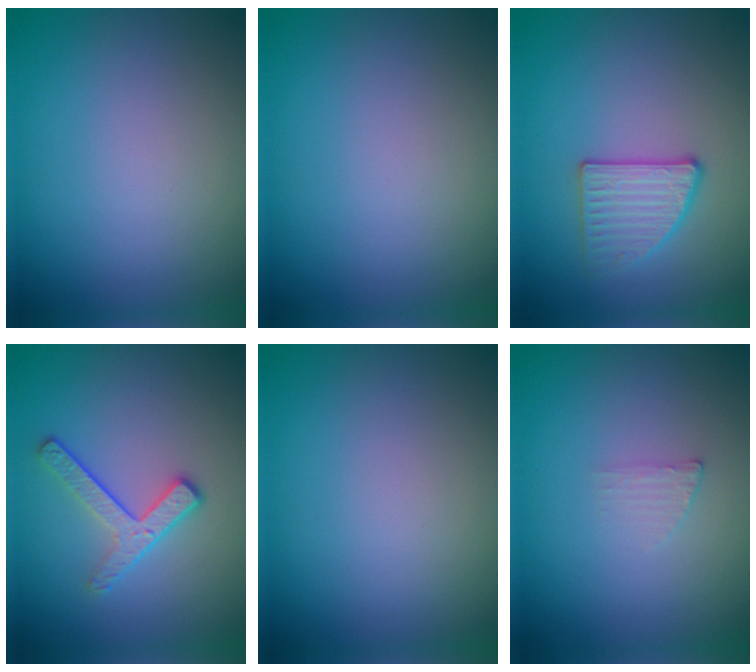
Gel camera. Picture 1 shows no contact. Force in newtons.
{"total": 0.0}
{"total": 2.8, "press": 2.7, "slide": 0.6}
{"total": 2.9, "press": 2.3, "slide": 1.7}
{"total": 0.0}
{"total": 1.0, "press": 1.0, "slide": 0.2}